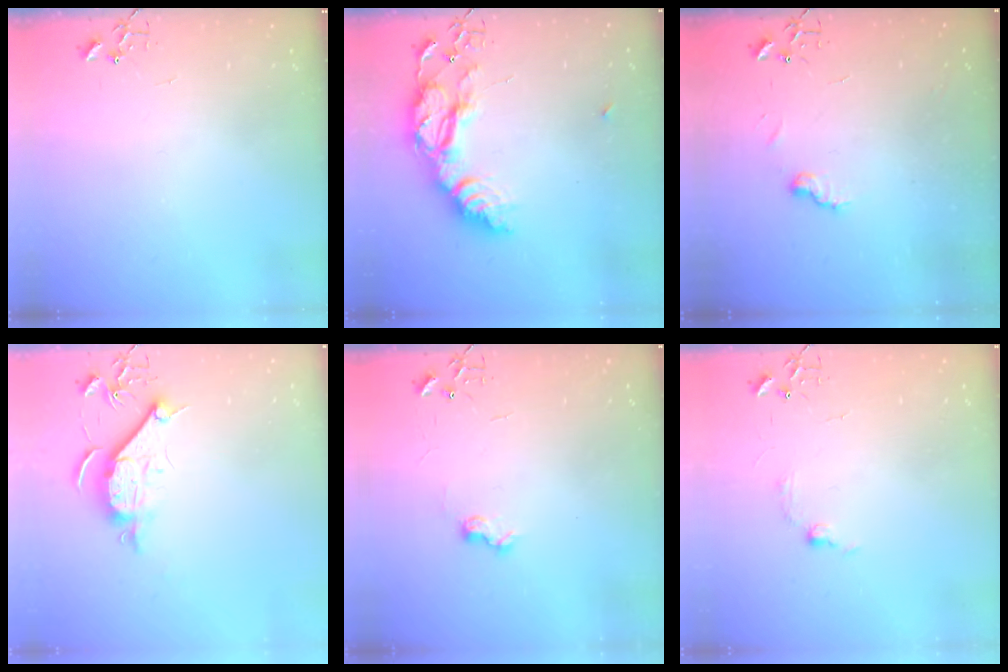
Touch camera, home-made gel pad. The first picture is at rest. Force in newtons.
{"total": 20.7, "press": 20.6, "slide": 1.8}
{"total": 6.7, "press": 6.6, "slide": 0.7}
{"total": 9.5, "press": 9.5, "slide": 0.9}
{"total": 7.2, "press": 7.2, "slide": 0.6}
{"total": 6.4, "press": 6.3, "slide": 0.9}